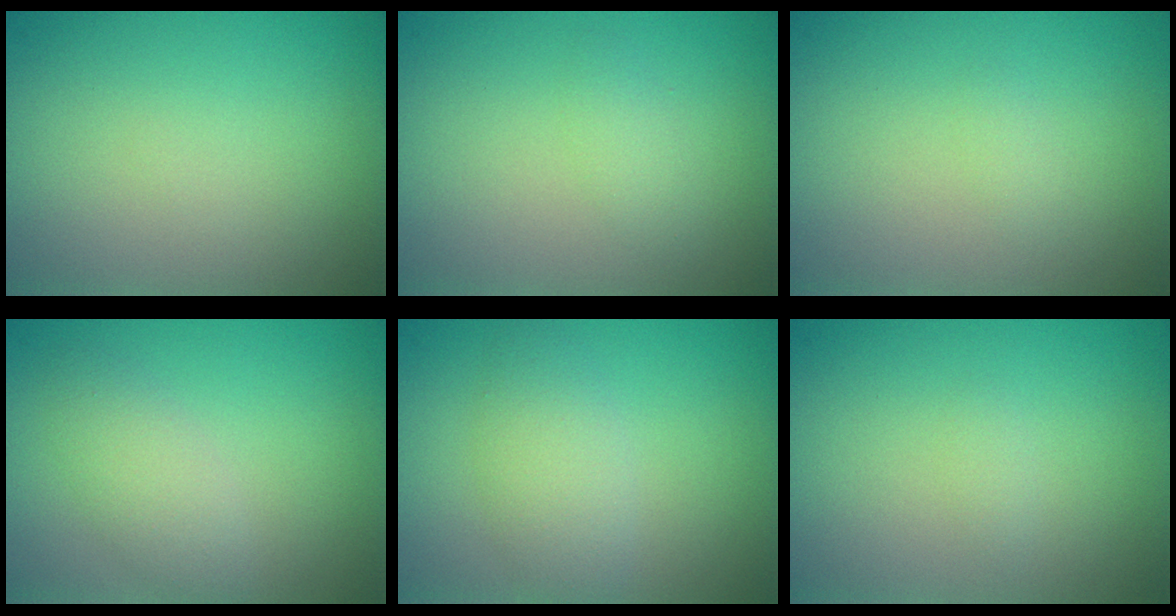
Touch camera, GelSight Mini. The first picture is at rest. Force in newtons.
{"total": 1.0, "press": 1.0, "slide": 0.1}
{"total": 0.5, "press": 0.5, "slide": 0.0}
{"total": 2.4, "press": 2.4, "slide": 0.2}
{"total": 2.9, "press": 2.9, "slide": 0.1}
{"total": 0.6, "press": 0.6, "slide": 0.0}